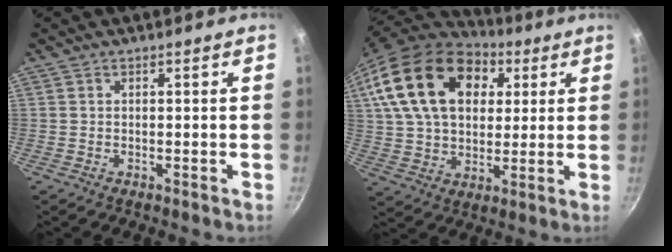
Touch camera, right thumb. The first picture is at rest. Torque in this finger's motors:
{"motor_torque": [0.13, 4.66, 1.66, 0.02, 0.68]}